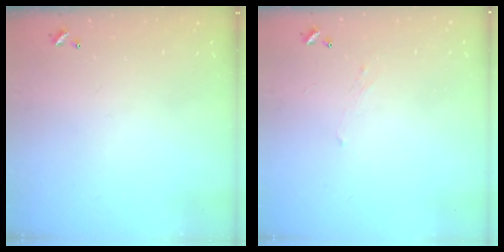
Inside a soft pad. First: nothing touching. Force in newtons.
{"total": 1.0, "press": 0.8, "slide": 0.5}